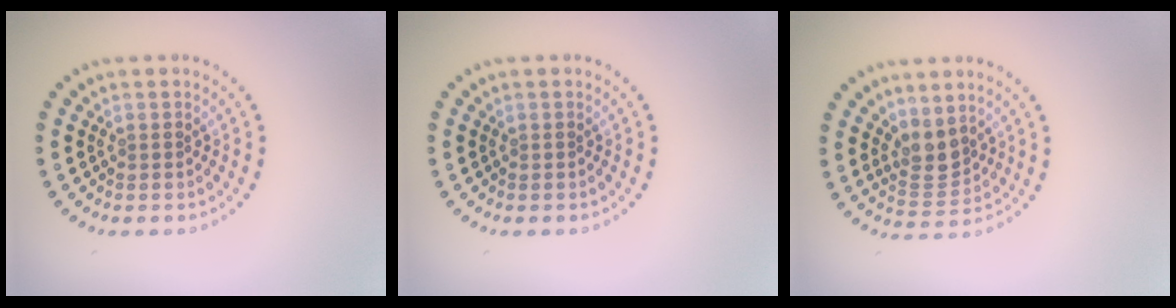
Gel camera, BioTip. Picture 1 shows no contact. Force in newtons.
{"total": 0.0}
{"total": 2.8, "press": 2.2, "slide": 1.6}